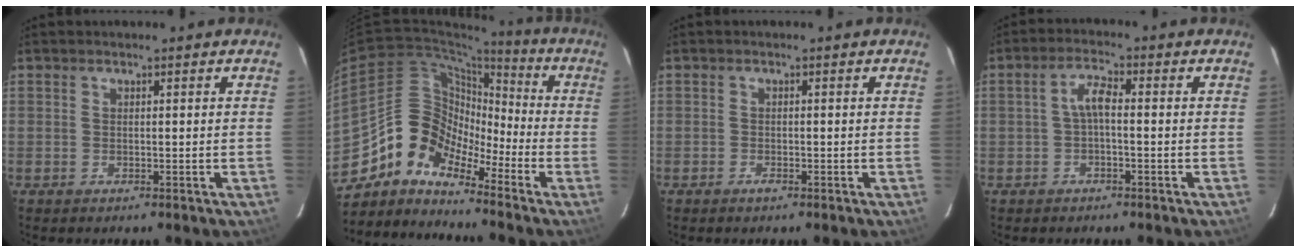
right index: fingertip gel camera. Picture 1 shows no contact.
{"total": 11.4, "force": [-8.0, 7.0, 4.1], "torque": [-0.068, 0.029, -0.173]}
{"total": 1.0, "force": [-0.8, 0.4, 0.5], "torque": [-0.010, -0.001, -0.017]}
{"total": 3.3, "force": [-0.6, 0.9, 3.1], "torque": [-0.064, 0.012, -0.013]}